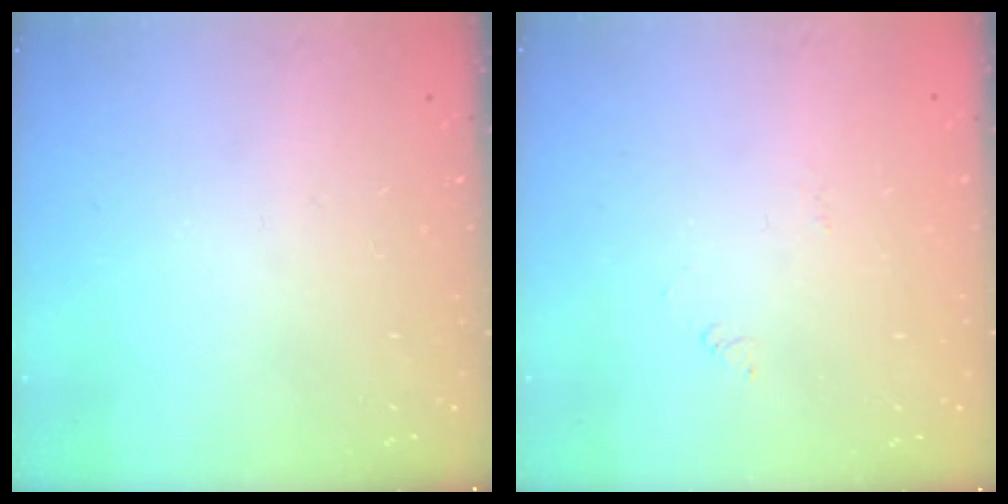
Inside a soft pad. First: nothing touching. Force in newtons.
{"total": 1.7, "press": 1.7, "slide": 0.2}